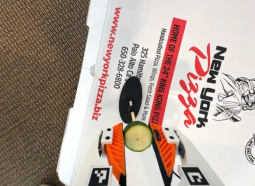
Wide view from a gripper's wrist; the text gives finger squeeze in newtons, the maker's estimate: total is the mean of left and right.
{"total": 9.4, "left": 9.4, "right": 9.4}